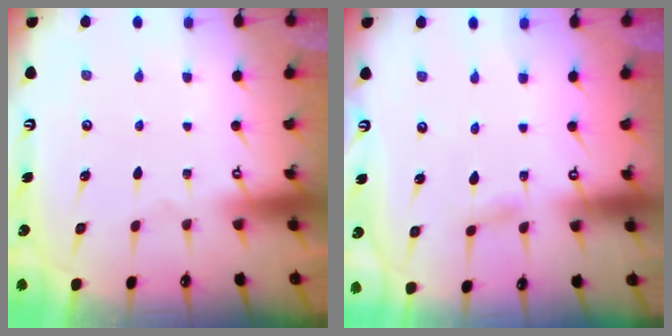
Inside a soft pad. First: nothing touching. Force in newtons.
{"total": 2.9, "press": 2.9, "slide": 0.4}